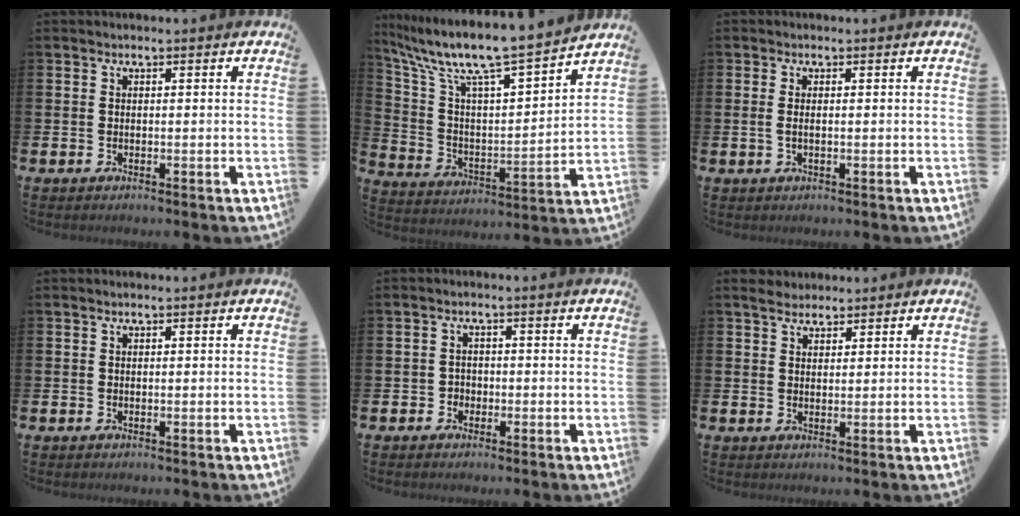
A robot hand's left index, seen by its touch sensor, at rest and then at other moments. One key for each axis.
{"total": 10.1, "fx": 8.9, "fy": 0.9, "fz": 4.8, "tx": -0.133, "ty": -0.062, "tz": 0.146}
{"total": 0.7, "fx": 0.0, "fy": 0.1, "fz": 0.6, "tx": -0.009, "ty": 0.000, "tz": -0.001}
{"total": 0.0}
{"total": 1.5, "fx": -0.7, "fy": 1.3, "fz": 0.1, "tx": -0.006, "ty": 0.005, "tz": -0.017}
{"total": 3.5, "fx": 3.1, "fy": 1.4, "fz": 0.8, "tx": -0.011, "ty": -0.006, "tz": 0.056}